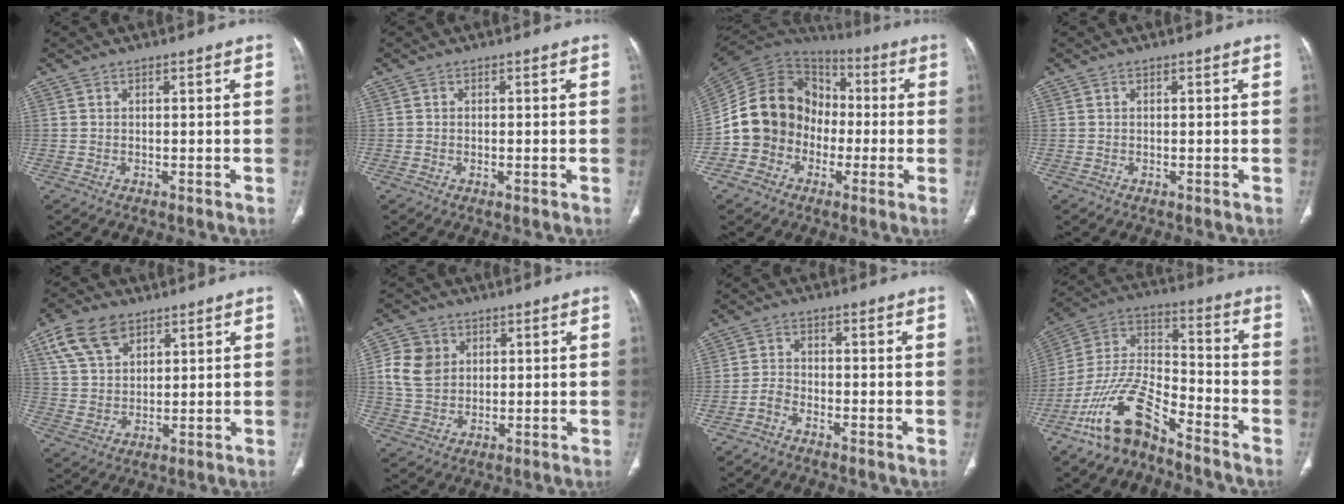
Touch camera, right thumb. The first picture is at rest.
{"total": 0.7, "force": [-0.2, 0.1, 0.6], "torque": [-0.012, -0.003, -0.003]}
{"total": 16.2, "force": [-3.3, 14.2, 7.2], "torque": [-0.101, 0.051, -0.065]}
{"total": 0.0}
{"total": 10.5, "force": [5.9, 6.6, 5.7], "torque": [-0.093, -0.014, 0.120]}
{"total": 8.1, "force": [2.0, 6.7, 4.2], "torque": [-0.062, -0.003, 0.042]}
{"total": 2.4, "force": [-1.9, 1.0, 1.1], "torque": [-0.025, 0.014, -0.039]}
{"total": 14.2, "force": [-10.2, 4.8, 8.6], "torque": [-0.164, 0.079, -0.200]}